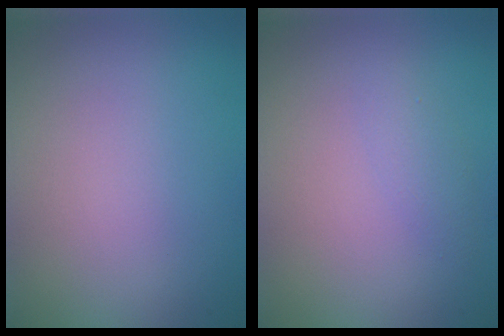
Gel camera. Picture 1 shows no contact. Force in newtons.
{"total": 1.0, "press": 1.0, "slide": 0.0}